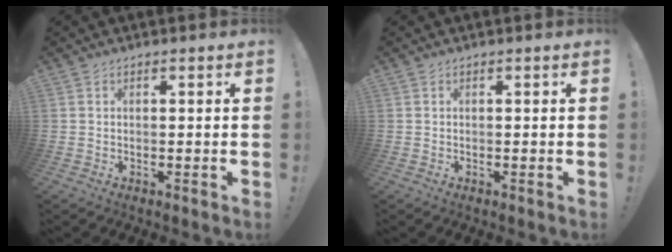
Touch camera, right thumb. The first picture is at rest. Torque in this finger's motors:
{"motor_torque": [0.00, 0.00, 0.00, 0.00, 0.00]}